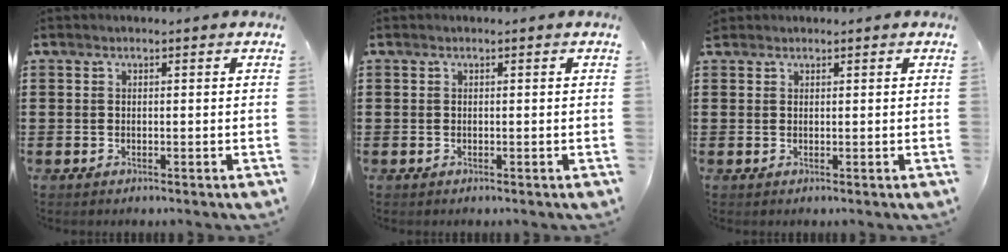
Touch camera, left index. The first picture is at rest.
{"total": 0.0}
{"total": 0.8, "force": [0.8, 0.3, 0.1], "torque": [-0.004, 0.002, 0.015]}